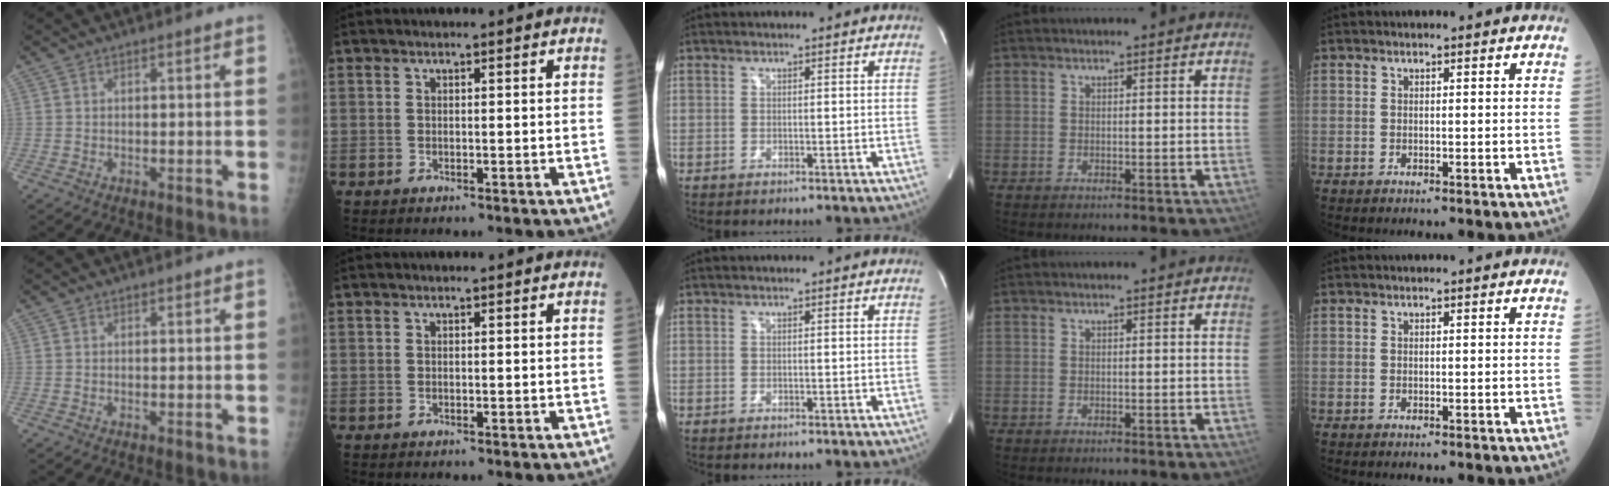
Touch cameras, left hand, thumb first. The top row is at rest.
{}